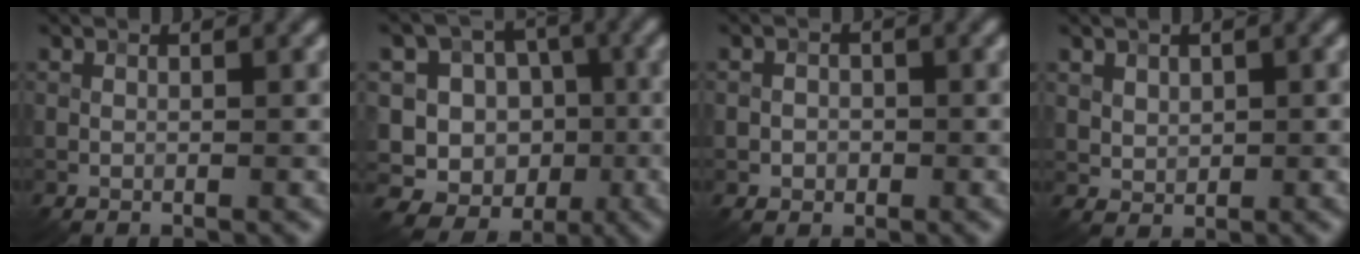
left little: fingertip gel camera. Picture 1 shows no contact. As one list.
[{"total": 14.1, "force": [-3.6, 13.1, 3.8], "torque": [-0.079, 0.018, -0.050]}, {"total": 1.4, "force": [-0.4, 1.3, 0.4], "torque": [0.005, -0.001, -0.010]}, {"total": 1.6, "force": [0.8, 1.2, 0.6], "torque": [-0.015, -0.007, 0.025]}]